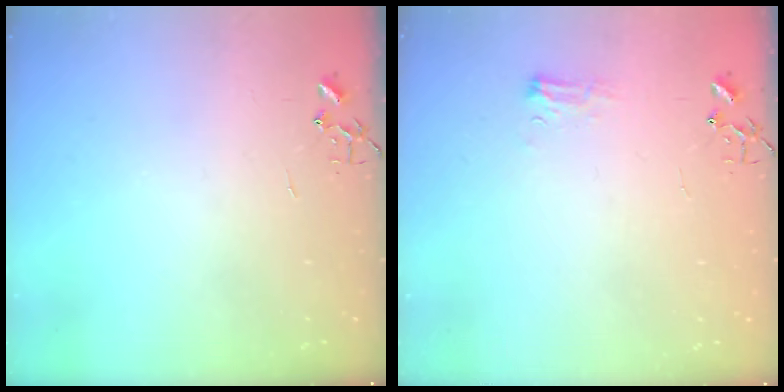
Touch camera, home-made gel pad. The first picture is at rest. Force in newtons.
{"total": 7.3, "press": 7.2, "slide": 0.9}